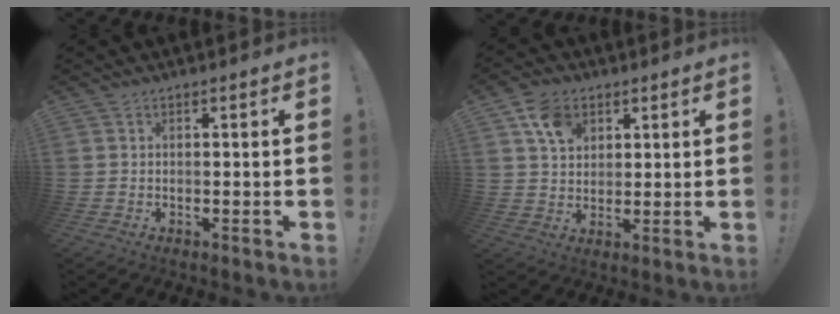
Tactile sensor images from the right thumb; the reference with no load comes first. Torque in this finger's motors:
{"motor_torque": [0.51, 0.80, -0.01, 0.18, 0.00]}